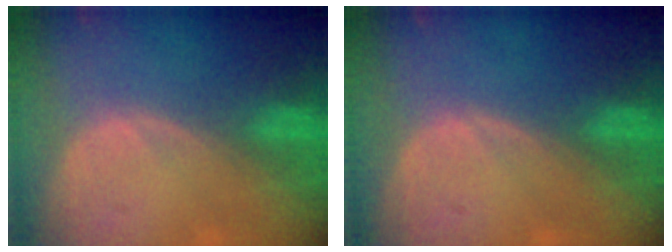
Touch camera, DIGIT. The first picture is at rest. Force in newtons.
{"total": 0.0}